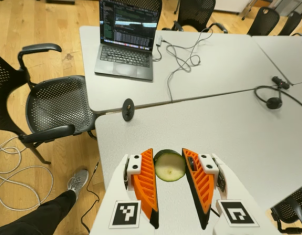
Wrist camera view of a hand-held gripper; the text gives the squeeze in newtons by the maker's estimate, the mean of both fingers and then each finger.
{"total": 8.7, "left": 8.9, "right": 8.6}